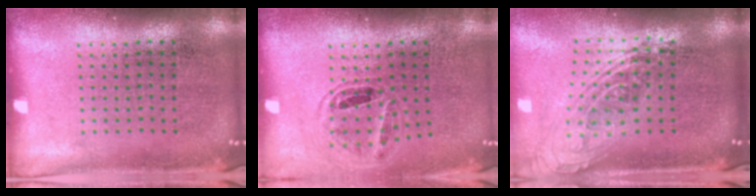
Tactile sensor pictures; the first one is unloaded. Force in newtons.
{"total": 0.9, "press": 0.9, "slide": 0.2}
{"total": 2.1, "press": 1.6, "slide": 1.5}